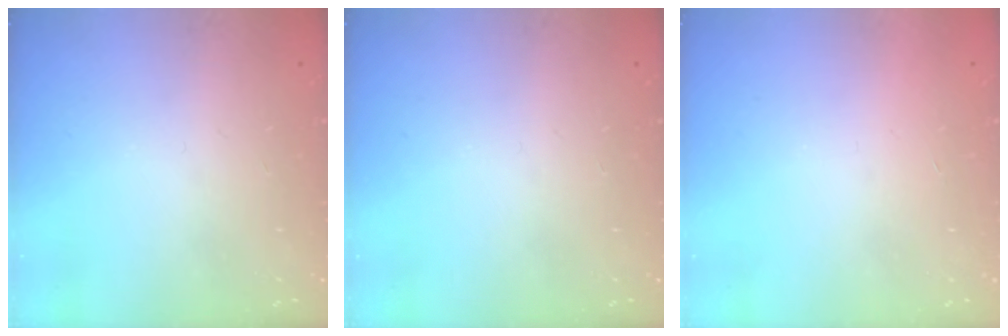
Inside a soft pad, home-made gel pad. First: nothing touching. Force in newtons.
{"total": 0.0}
{"total": 1.7, "press": 1.7, "slide": 0.1}